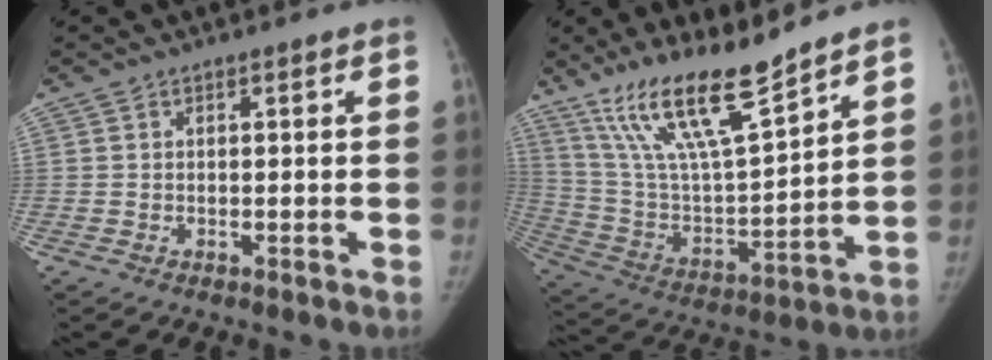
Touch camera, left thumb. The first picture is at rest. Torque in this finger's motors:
{"motor_torque": [0.13, 0.02, 1.43, -1.34, 0.15]}